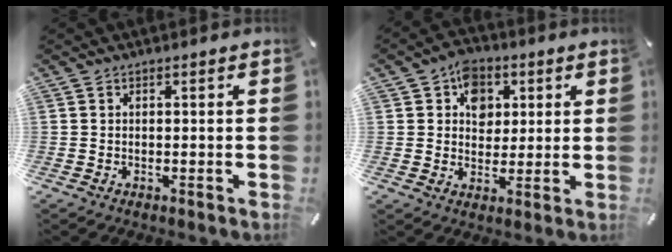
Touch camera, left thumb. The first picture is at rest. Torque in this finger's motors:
{"motor_torque": [0.96, 0.95, 0.50, -0.55, 0.21]}